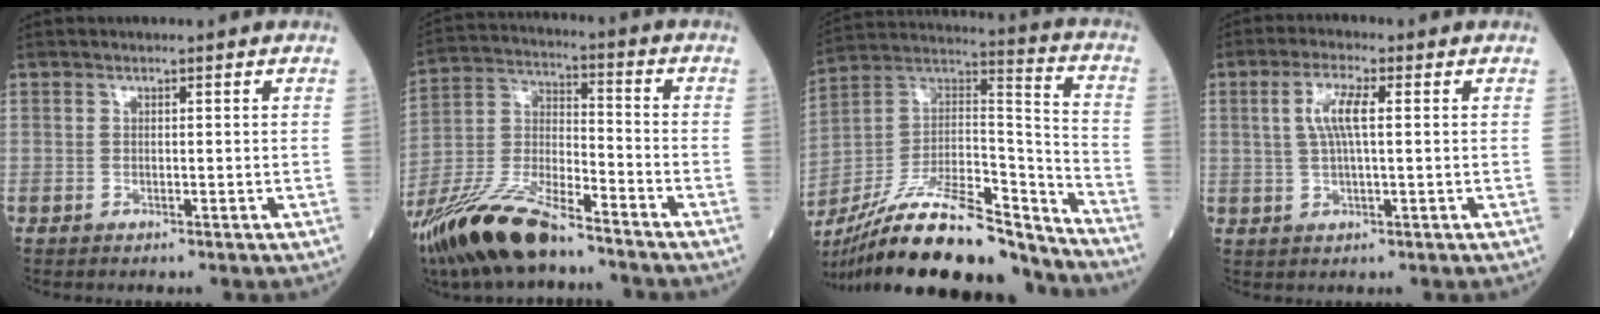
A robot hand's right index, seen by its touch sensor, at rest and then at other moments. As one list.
[{"total": 17.8, "force": [-13.5, 4.1, 10.8], "torque": [-0.238, -0.028, -0.256]}, {"total": 25.1, "force": [-20.9, 4.6, 13.2], "torque": [-0.225, 0.010, -0.356]}, {"total": 5.2, "force": [1.1, 0.9, 5.0], "torque": [-0.105, 0.007, 0.022]}]